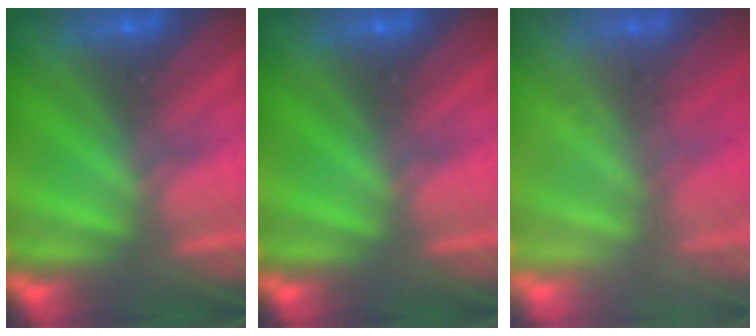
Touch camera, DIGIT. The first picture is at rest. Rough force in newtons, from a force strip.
{"total": 0.0}
{"total": 2.2}